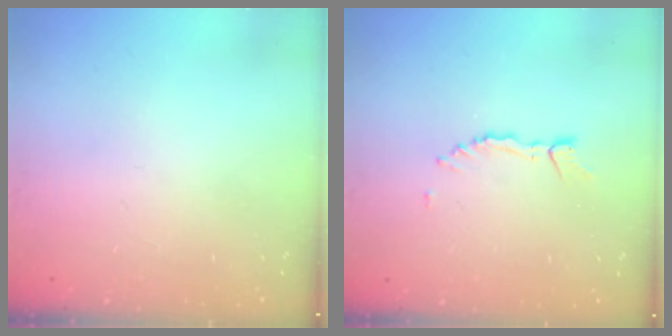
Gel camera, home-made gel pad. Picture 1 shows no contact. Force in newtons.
{"total": 1.7, "press": 1.7, "slide": 0.2}